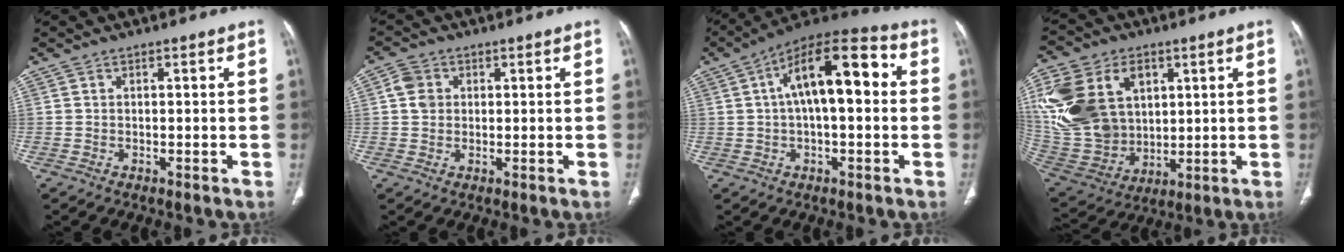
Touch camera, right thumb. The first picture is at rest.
{"total": 3.5, "force": [0.7, 3.0, 1.7], "torque": [-0.021, 0.004, 0.012]}
{"total": 16.1, "force": [2.5, 6.7, 14.4], "torque": [-0.221, 0.041, 0.032]}
{"total": 25.0, "force": [7.2, 18.1, 15.6], "torque": [-0.336, 0.006, 0.159]}